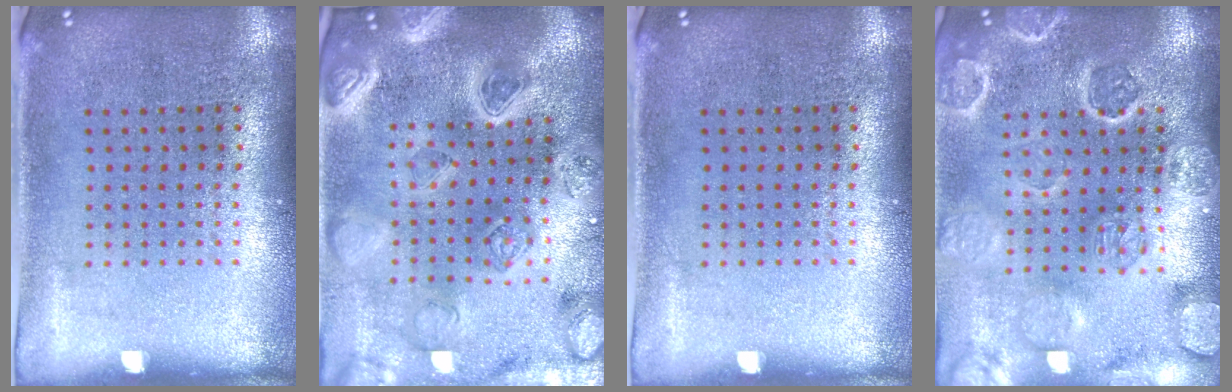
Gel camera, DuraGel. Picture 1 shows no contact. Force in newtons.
{"total": 4.9, "press": 4.2, "slide": 2.5}
{"total": 0.0}
{"total": 3.4, "press": 3.2, "slide": 1.3}